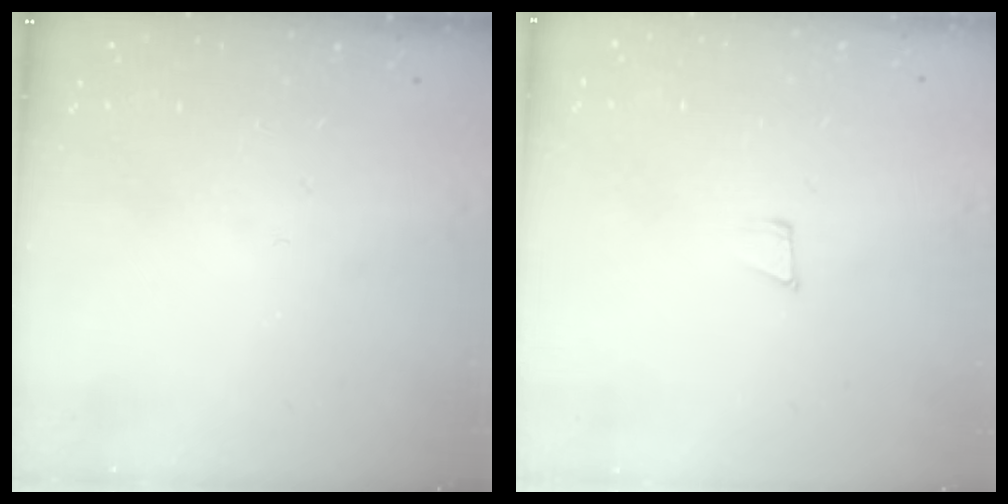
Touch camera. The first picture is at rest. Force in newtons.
{"total": 4.9, "press": 4.7, "slide": 1.0}